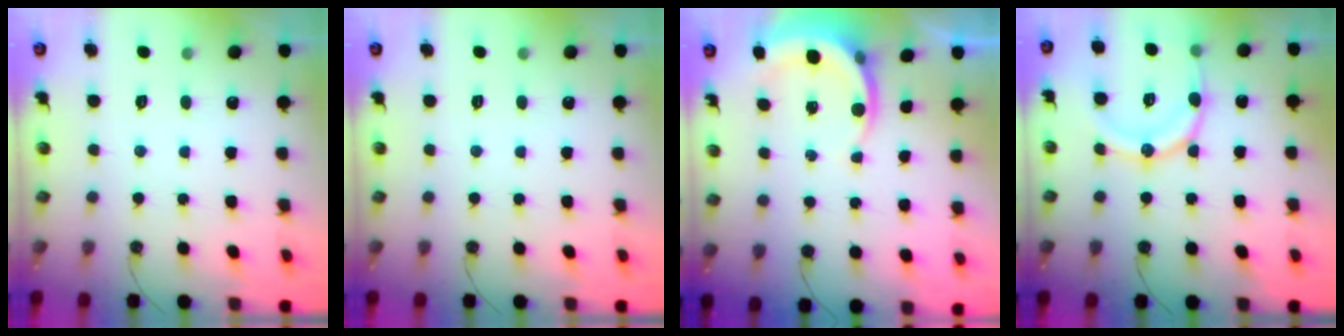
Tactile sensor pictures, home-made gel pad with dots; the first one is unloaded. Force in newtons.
{"total": 0.0}
{"total": 4.9, "press": 4.9, "slide": 0.1}
{"total": 15.7, "press": 15.4, "slide": 3.0}